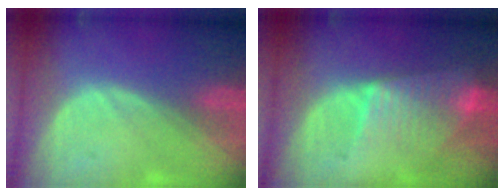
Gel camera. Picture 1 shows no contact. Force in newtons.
{"total": 7.8, "press": 6.7, "slide": 4.1}